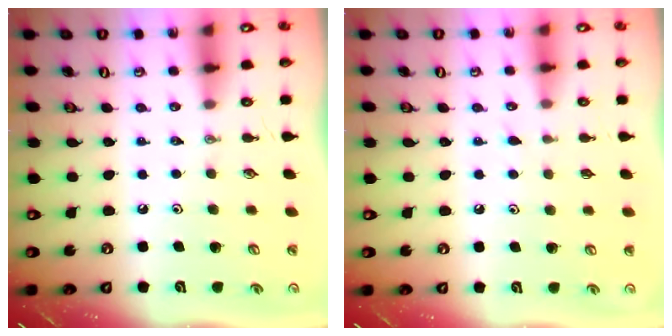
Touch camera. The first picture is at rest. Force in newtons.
{"total": 6.5, "press": 6.5, "slide": 0.4}